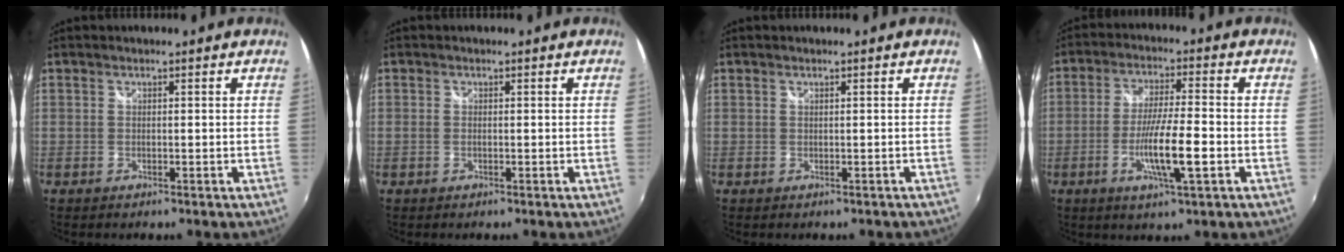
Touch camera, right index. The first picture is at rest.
{"total": 0.5, "force": [-0.2, 0.2, 0.5], "torque": [-0.012, -0.001, -0.005]}
{"total": 0.5, "force": [-0.1, 0.5, 0.1], "torque": [0.001, -0.001, 0.001]}
{"total": 9.7, "force": [-3.2, 0.8, 9.1], "torque": [-0.169, -0.011, -0.057]}